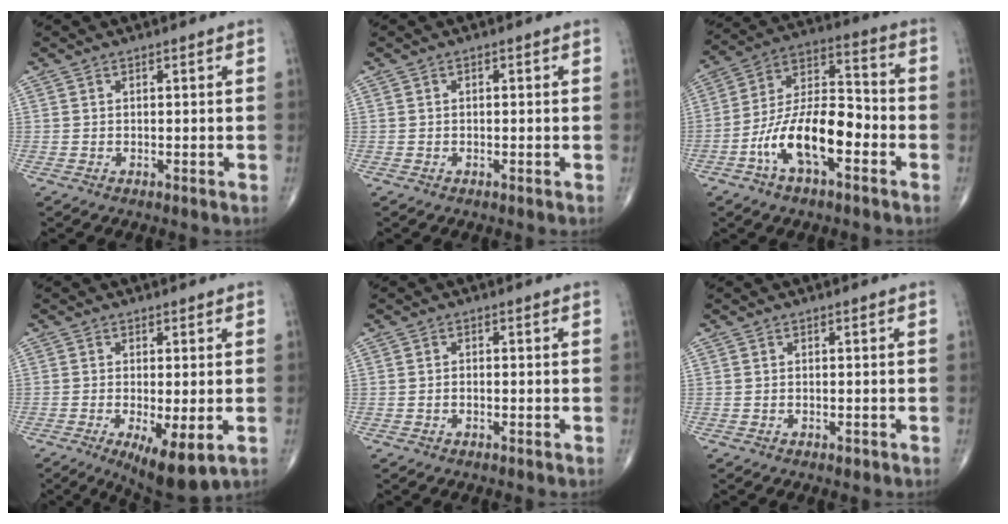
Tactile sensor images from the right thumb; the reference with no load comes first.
{"total": 0.6, "force": [0.1, 0.3, 0.5], "torque": [-0.009, 0.004, 0.002]}
{"total": 15.7, "force": [-6.0, 7.0, 12.7], "torque": [-0.220, 0.055, -0.111]}
{"total": 8.6, "force": [-2.8, 2.5, 7.8], "torque": [-0.125, -0.021, -0.040]}
{"total": 0.7, "force": [-0.4, 0.4, 0.5], "torque": [-0.009, 0.004, -0.007]}
{"total": 0.6, "force": [-0.4, 0.3, 0.4], "torque": [-0.005, -0.001, -0.006]}